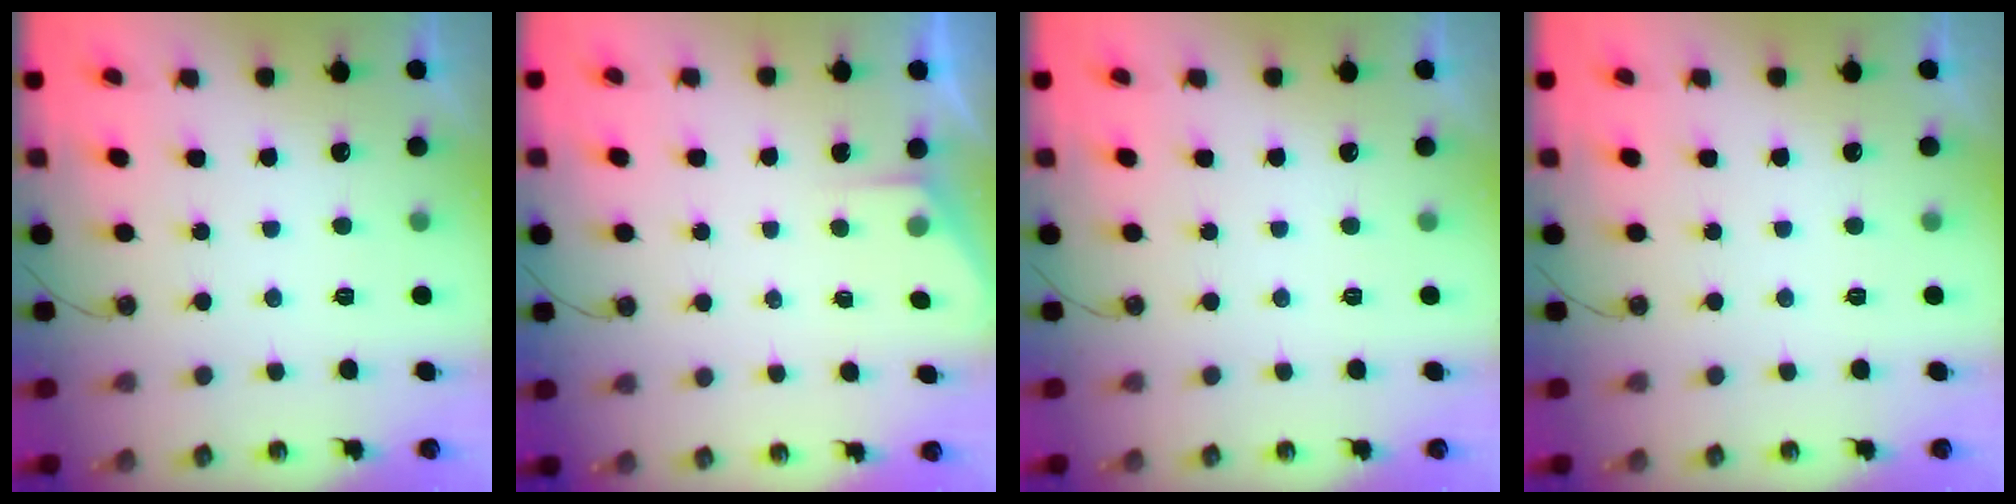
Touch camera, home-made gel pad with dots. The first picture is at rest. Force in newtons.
{"total": 1.8, "press": 1.7, "slide": 0.3}
{"total": 0.0}
{"total": 0.0}